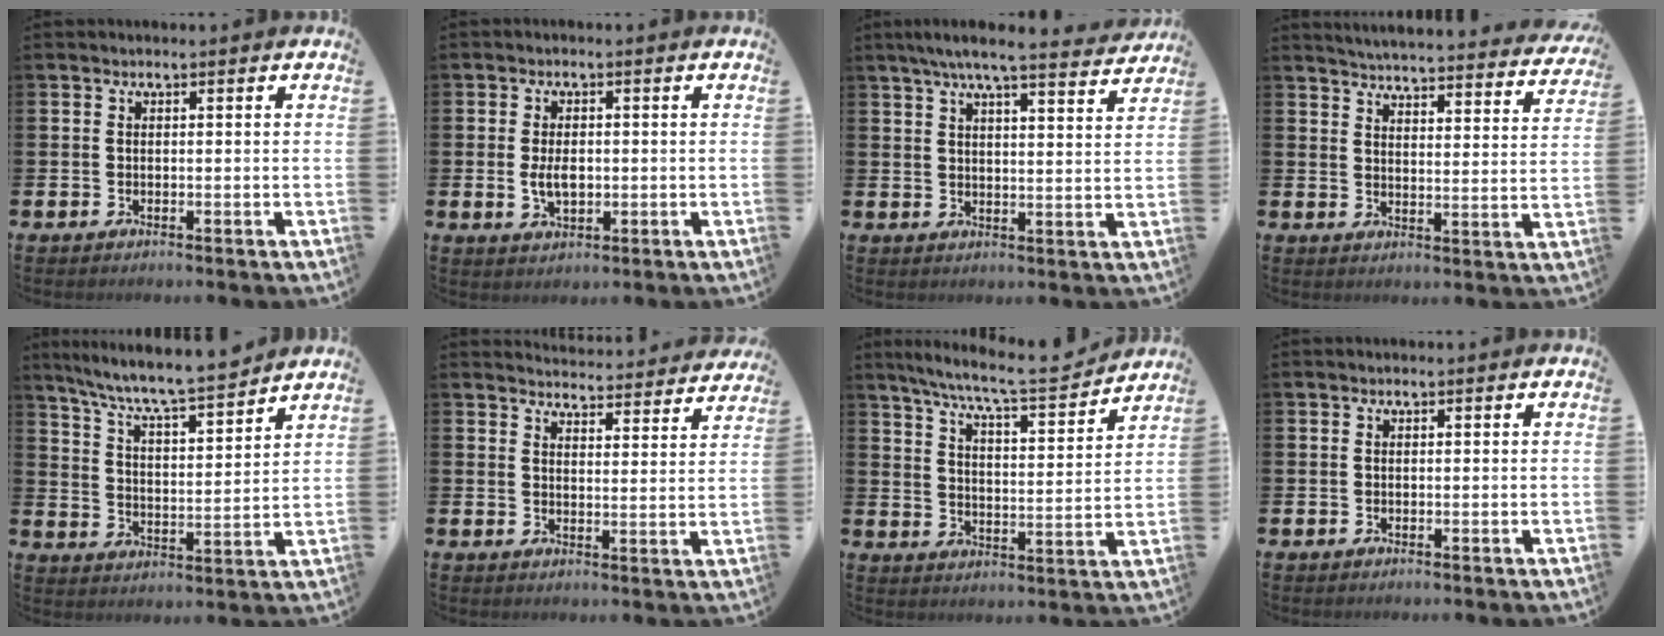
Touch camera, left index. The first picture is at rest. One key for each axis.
{"total": 3.4, "fx": -0.1, "fy": 2.0, "fz": 2.7, "tx": -0.045, "ty": 0.003, "tz": -0.004}
{"total": 6.6, "fx": 6.1, "fy": 0.1, "fz": 2.6, "tx": -0.056, "ty": -0.031, "tz": 0.104}
{"total": 4.5, "fx": 4.5, "fy": 0.0, "fz": 0.7, "tx": -0.028, "ty": -0.043, "tz": 0.075}
{"total": 7.8, "fx": 7.4, "fy": 0.3, "fz": 2.4, "tx": -0.081, "ty": -0.054, "tz": 0.128}
{"total": 4.1, "fx": 4.1, "fy": 0.3, "fz": 0.0, "tx": -0.009, "ty": -0.036, "tz": 0.071}
{"total": 8.2, "fx": 7.5, "fy": 0.4, "fz": 3.4, "tx": -0.090, "ty": -0.051, "tz": 0.126}
{"total": 0.0}